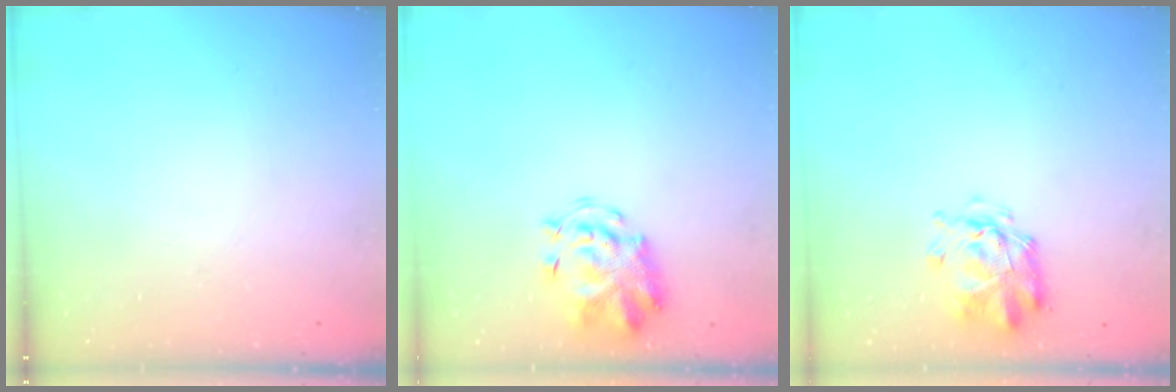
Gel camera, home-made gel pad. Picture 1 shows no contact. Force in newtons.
{"total": 3.5, "press": 3.4, "slide": 1.1}
{"total": 3.1, "press": 2.9, "slide": 1.0}